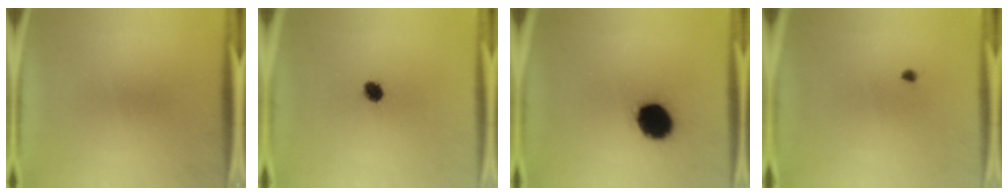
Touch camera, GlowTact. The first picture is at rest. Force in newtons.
{"total": 3.5}
{"total": 14.0}
{"total": 0.7}